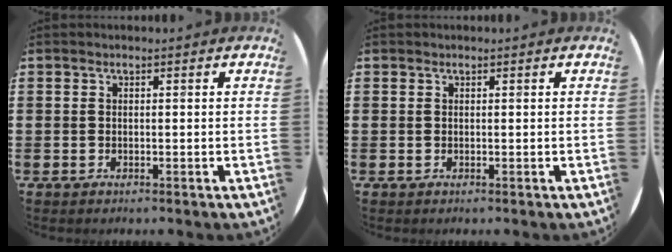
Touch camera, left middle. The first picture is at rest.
{"total": 0.0}